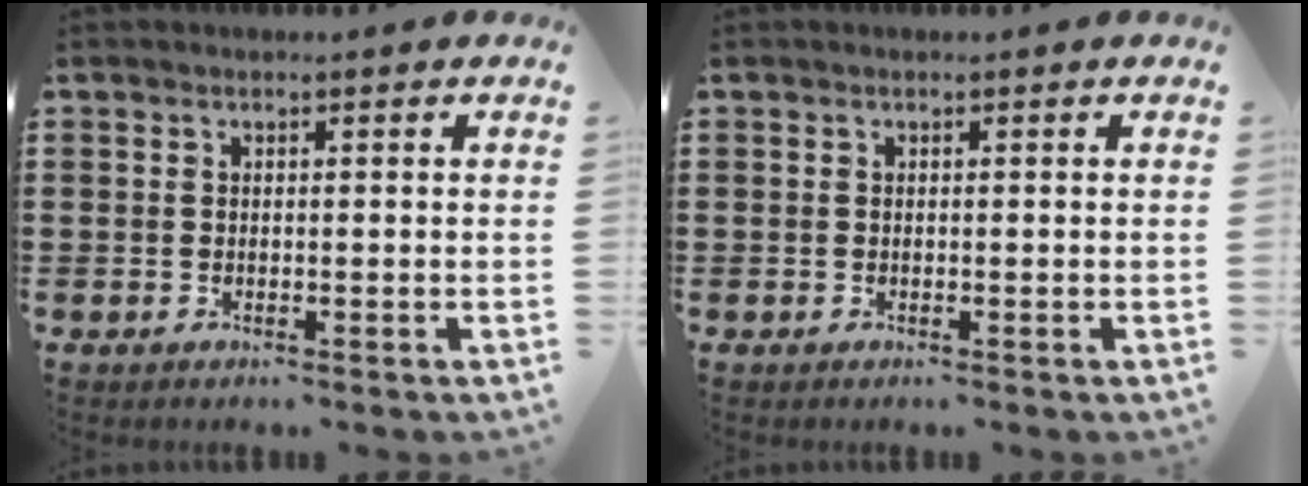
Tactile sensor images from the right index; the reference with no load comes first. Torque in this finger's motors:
{"motor_torque": [-0.03, 0.03, 0.00, 0.00]}